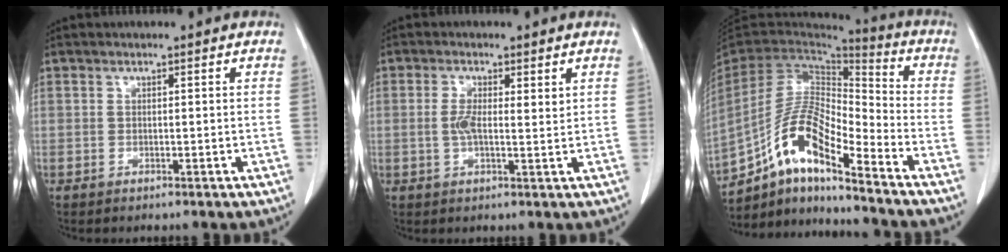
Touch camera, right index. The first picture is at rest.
{"total": 4.0, "force": [0.9, 1.3, 3.7], "torque": [-0.071, 0.003, 0.014]}
{"total": 14.9, "force": [-9.8, 3.0, 10.8], "torque": [-0.214, 0.013, -0.180]}